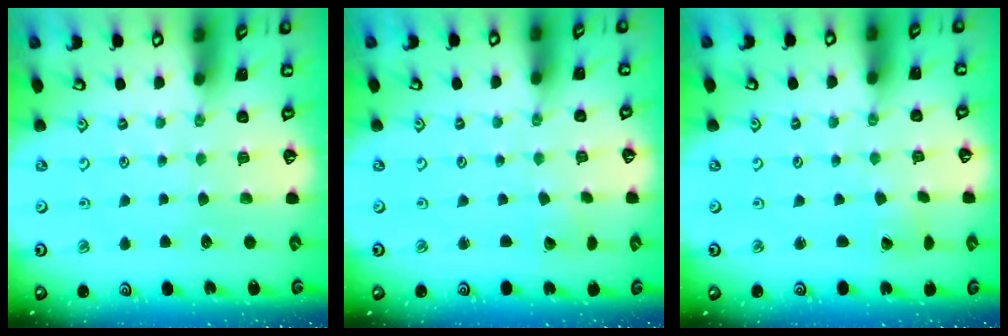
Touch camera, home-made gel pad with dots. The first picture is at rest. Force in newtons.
{"total": 1.9, "press": 1.9, "slide": 0.1}
{"total": 1.5, "press": 1.5, "slide": 0.0}